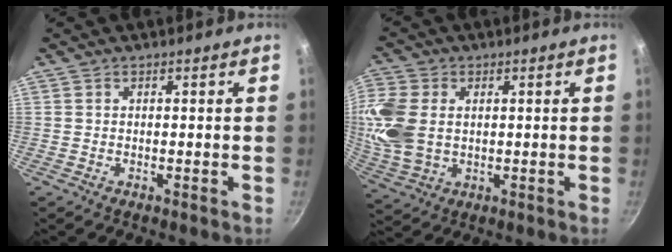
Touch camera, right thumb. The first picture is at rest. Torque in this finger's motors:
{"motor_torque": [-0.60, 0.79, 1.02, 0.73, 0.19]}